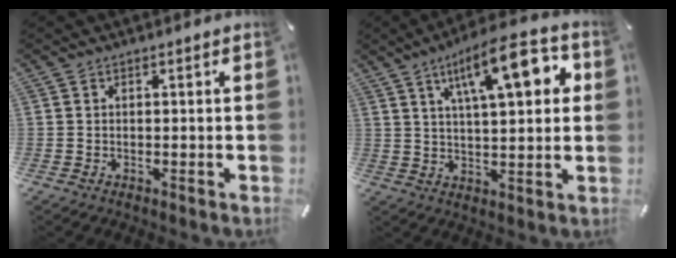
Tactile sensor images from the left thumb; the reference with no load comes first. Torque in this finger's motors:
{"motor_torque": [1.13, 1.15, 1.42, -1.35, 0.28]}